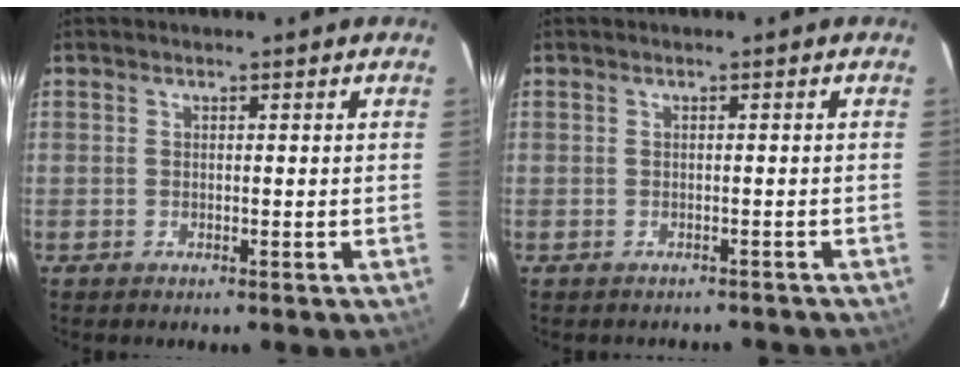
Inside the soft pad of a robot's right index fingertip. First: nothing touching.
{"total": 4.0, "force": [-3.7, 1.3, 1.0], "torque": [-0.011, -0.003, -0.039]}